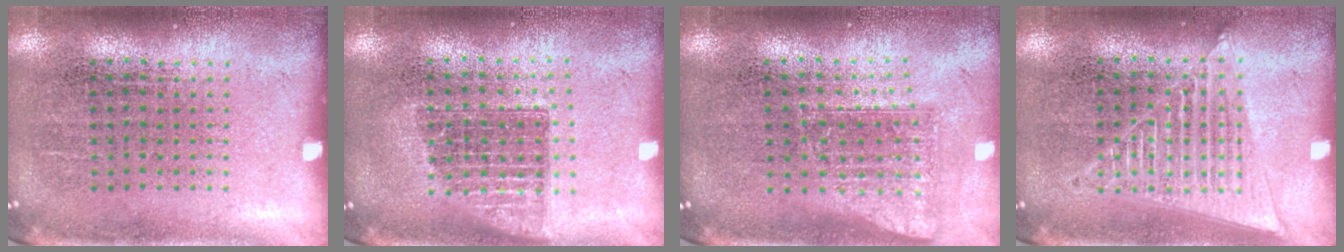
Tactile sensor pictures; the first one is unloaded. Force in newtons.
{"total": 1.4, "press": 1.1, "slide": 0.8}
{"total": 1.7, "press": 1.3, "slide": 1.0}
{"total": 1.5, "press": 1.5, "slide": 0.1}